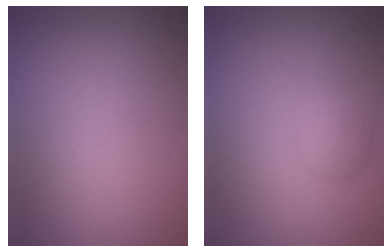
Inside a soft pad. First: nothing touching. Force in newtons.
{"total": 1.5, "press": 1.5, "slide": 0.0}